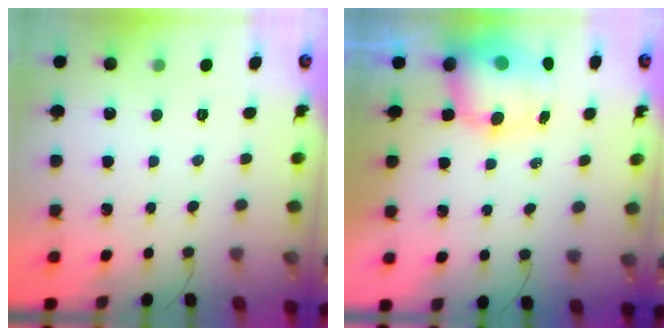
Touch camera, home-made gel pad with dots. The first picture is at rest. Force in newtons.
{"total": 8.5, "press": 8.2, "slide": 2.3}